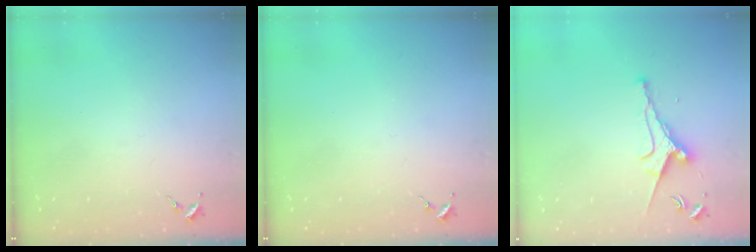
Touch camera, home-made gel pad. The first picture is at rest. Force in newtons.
{"total": 0.0}
{"total": 8.3, "press": 8.2, "slide": 1.7}